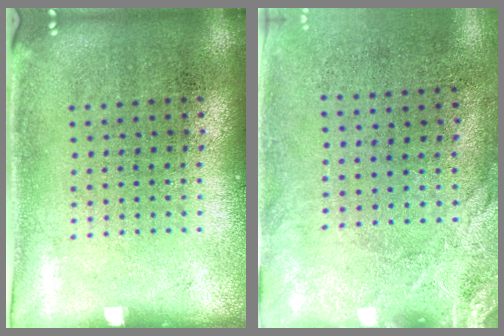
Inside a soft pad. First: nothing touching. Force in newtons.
{"total": 2.6, "press": 2.1, "slide": 1.6}